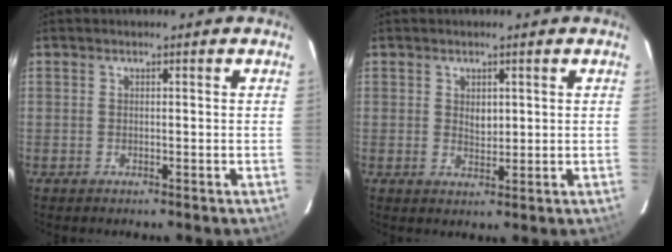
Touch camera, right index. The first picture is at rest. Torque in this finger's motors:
{"motor_torque": [-0.12, 0.07, 0.04, 0.03]}